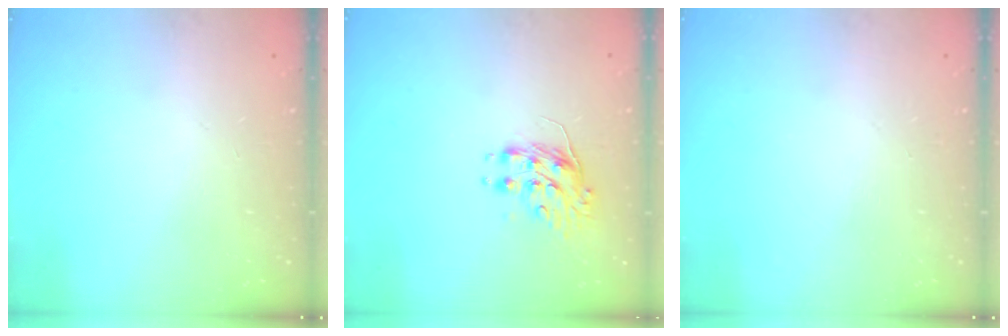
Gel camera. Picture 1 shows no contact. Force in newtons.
{"total": 8.0, "press": 8.0, "slide": 0.2}
{"total": 0.0}